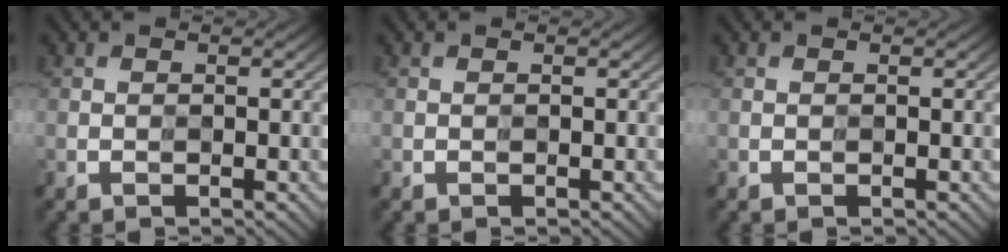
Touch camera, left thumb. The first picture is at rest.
{"total": 0.0}
{"total": 0.0}